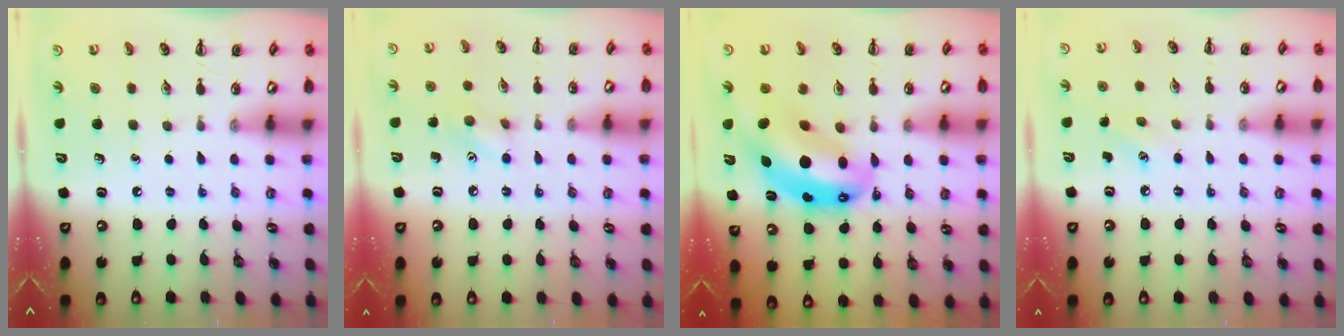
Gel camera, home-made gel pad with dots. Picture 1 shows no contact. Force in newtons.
{"total": 7.2, "press": 7.2, "slide": 0.8}
{"total": 13.6, "press": 13.1, "slide": 3.4}
{"total": 5.9, "press": 5.7, "slide": 1.5}